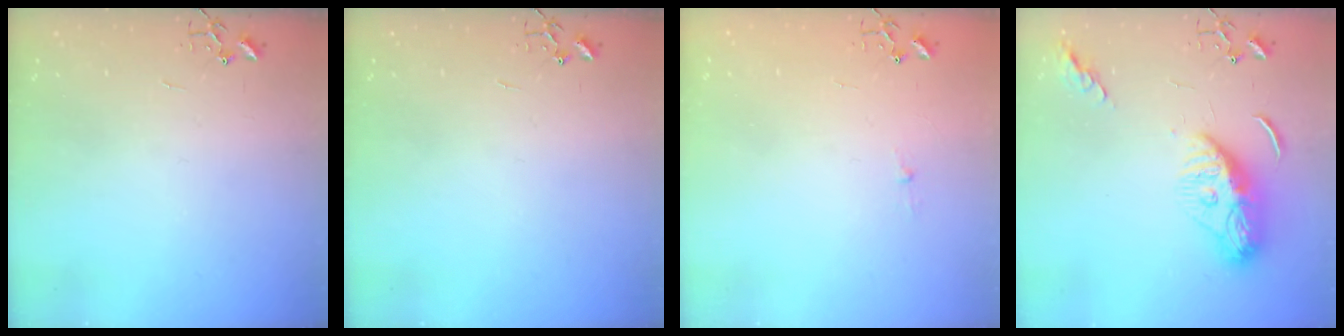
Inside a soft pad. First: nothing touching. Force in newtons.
{"total": 0.0}
{"total": 2.6, "press": 2.5, "slide": 0.4}
{"total": 11.6, "press": 11.6, "slide": 1.0}